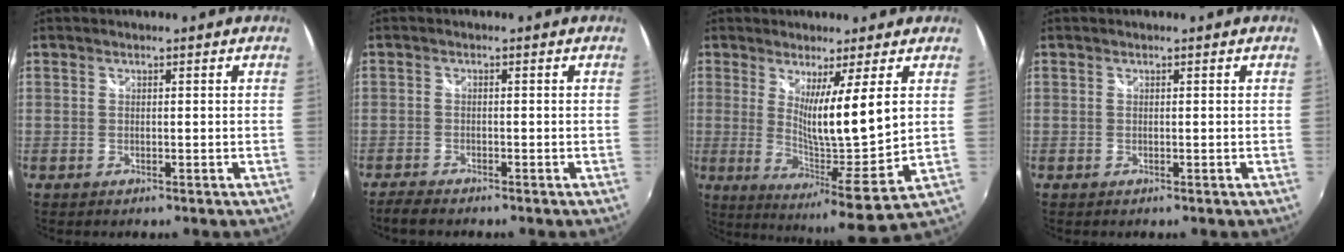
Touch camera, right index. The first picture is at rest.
{"total": 3.1, "force": [-2.9, 0.6, 1.0], "torque": [-0.031, -0.014, -0.057]}
{"total": 12.2, "force": [3.2, -1.9, 11.6], "torque": [-0.176, -0.034, 0.051]}
{"total": 0.0}